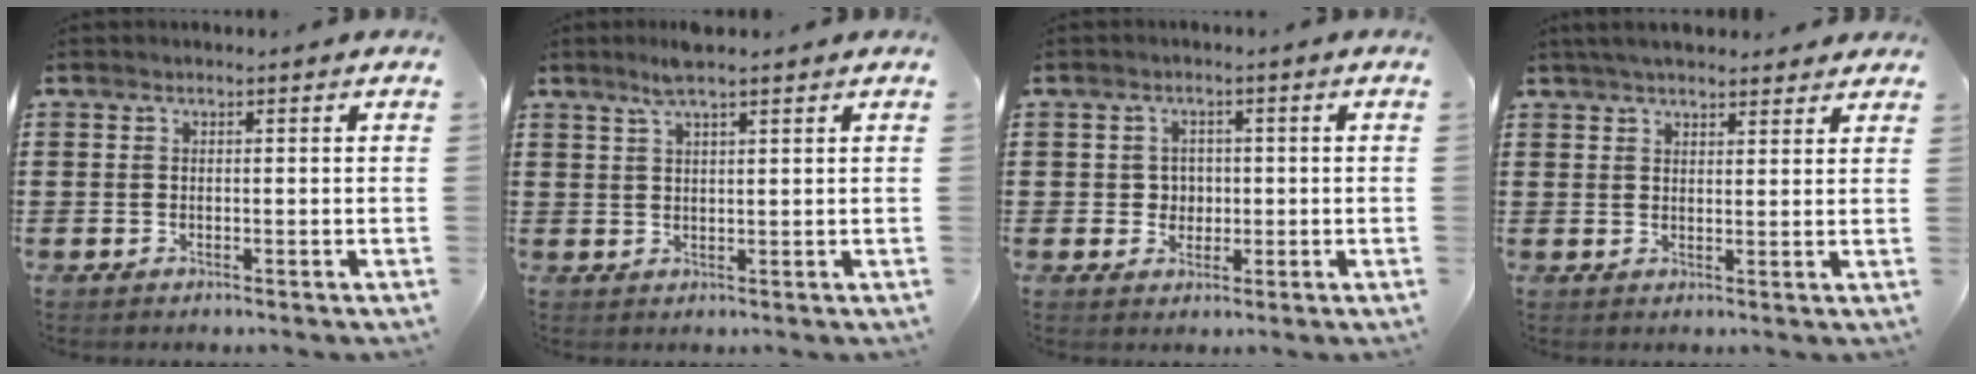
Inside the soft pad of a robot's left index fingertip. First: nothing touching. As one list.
[{"total": 3.9, "force": [2.9, 0.5, 2.5], "torque": [-0.055, 0.002, 0.052]}, {"total": 2.7, "force": [0.1, 2.5, 0.9], "torque": [-0.028, 0.009, -0.003]}, {"total": 3.8, "force": [3.5, 0.7, 1.2], "torque": [-0.033, 0.000, 0.066]}]